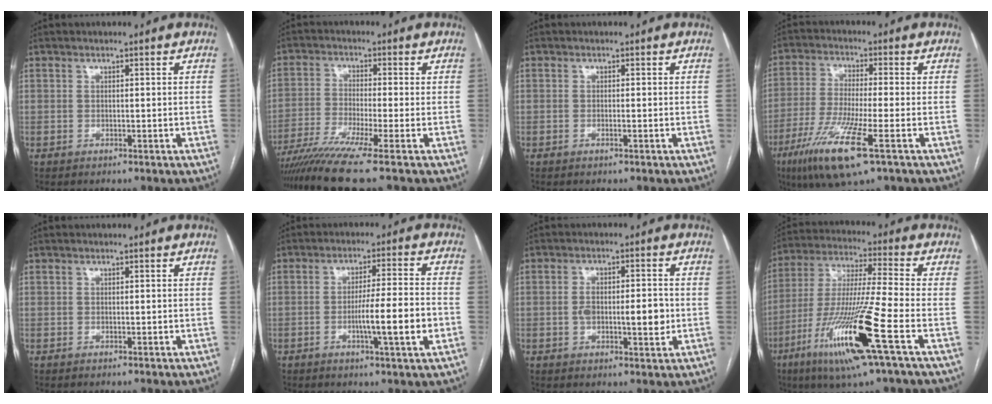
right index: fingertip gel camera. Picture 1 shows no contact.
{"total": 9.5, "force": [-7.3, -2.1, 5.7], "torque": [-0.095, -0.030, -0.125]}
{"total": 0.6, "force": [-0.3, 0.0, 0.5], "torque": [-0.011, 0.000, -0.004]}
{"total": 12.4, "force": [-6.1, 0.6, 10.8], "torque": [-0.223, -0.031, -0.109]}
{"total": 0.5, "force": [0.1, 0.3, 0.4], "torque": [-0.008, 0.000, 0.004]}
{"total": 9.5, "force": [-2.5, -0.2, 9.1], "torque": [-0.147, -0.003, -0.042]}
{"total": 7.4, "force": [-0.8, 2.6, 6.9], "torque": [-0.115, 0.004, -0.011]}
{"total": 18.2, "force": [-7.7, -0.4, 16.4], "torque": [-0.350, -0.034, -0.147]}